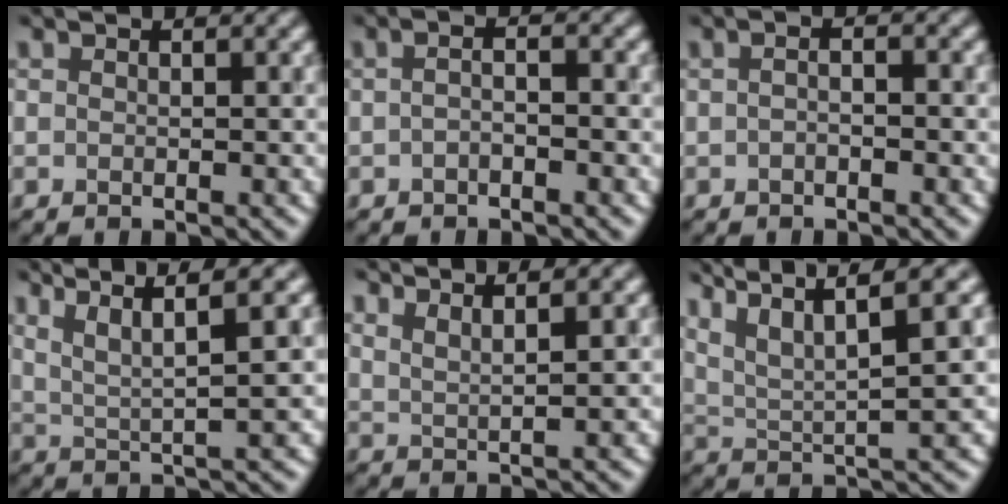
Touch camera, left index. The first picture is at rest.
{"total": 1.1, "force": [-0.7, 0.2, 0.8], "torque": [-0.018, 0.000, -0.010]}
{"total": 0.9, "force": [-0.4, 0.3, 0.8], "torque": [-0.006, -0.004, -0.012]}
{"total": 5.9, "force": [3.5, 0.7, 4.8], "torque": [-0.089, 0.021, 0.077]}
{"total": 3.5, "force": [3.0, 0.6, 1.8], "torque": [-0.015, 0.018, 0.033]}
{"total": 9.1, "force": [5.7, 2.0, 6.8], "torque": [-0.131, 0.025, 0.108]}